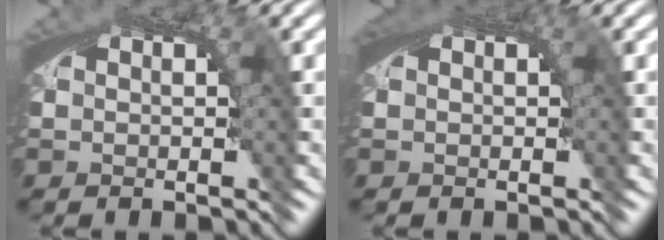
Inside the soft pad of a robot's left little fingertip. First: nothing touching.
{"total": 1.0, "force": [0.4, 0.1, 0.9], "torque": [-0.014, 0.003, 0.008]}